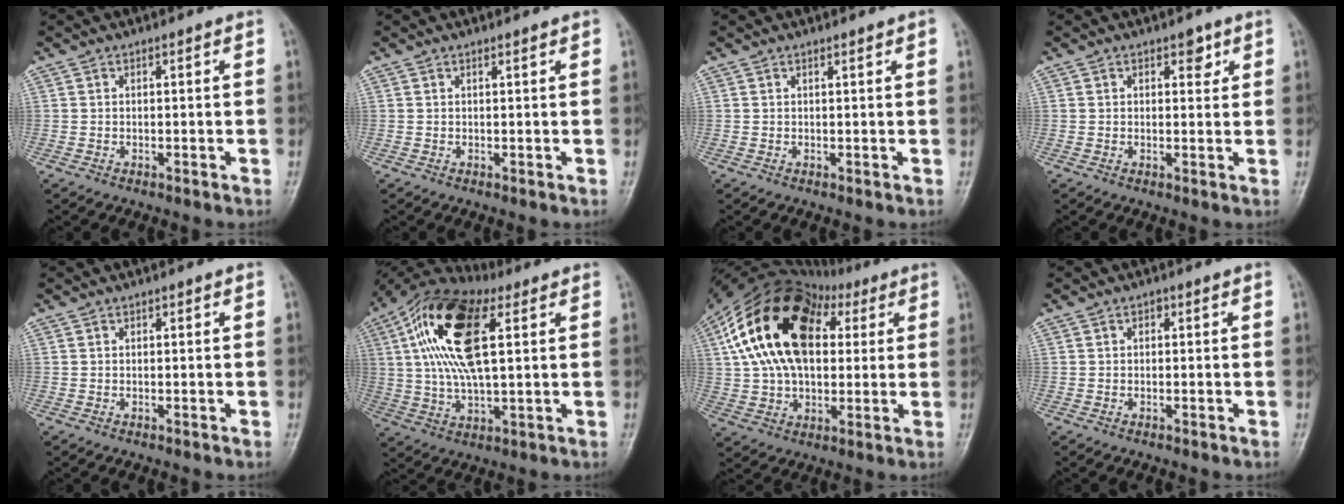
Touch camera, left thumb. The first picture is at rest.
{"total": 0.6, "force": [0.5, 0.2, 0.3], "torque": [-0.005, -0.002, 0.006]}
{"total": 0.8, "force": [0.6, 0.2, 0.5], "torque": [-0.006, -0.001, 0.008]}
{"total": 2.7, "force": [1.4, 1.7, 1.6], "torque": [0.001, -0.004, 0.016]}
{"total": 0.5, "force": [0.2, 0.4, 0.3], "torque": [0.001, 0.000, 0.003]}
{"total": 18.6, "force": [5.5, 8.0, 15.9], "torque": [-0.308, 0.013, 0.094]}
{"total": 23.3, "force": [5.8, 15.1, 16.7], "torque": [-0.294, 0.029, 0.096]}
{"total": 1.0, "force": [0.2, 0.8, 0.5], "torque": [0.002, 0.003, -0.001]}